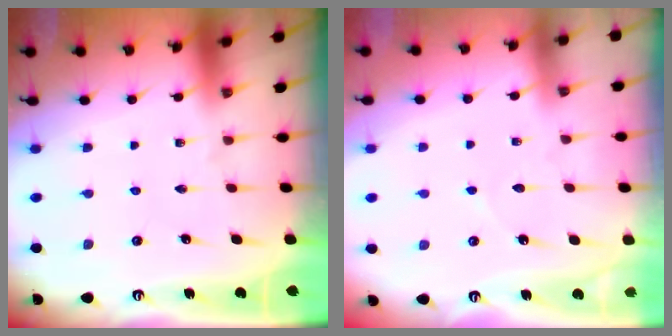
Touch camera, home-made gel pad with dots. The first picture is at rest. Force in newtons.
{"total": 2.9, "press": 2.9, "slide": 0.3}